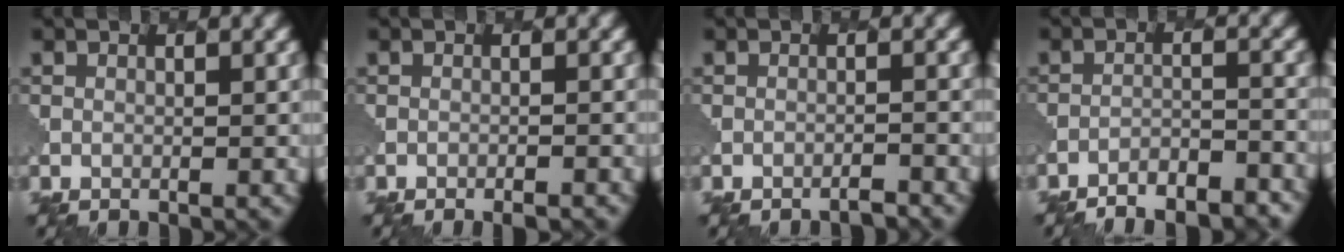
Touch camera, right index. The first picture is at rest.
{"total": 1.8, "force": [-1.3, 0.5, 1.1], "torque": [-0.002, 0.010, -0.021]}
{"total": 1.4, "force": [-1.3, 0.1, 0.6], "torque": [0.000, 0.002, -0.029]}
{"total": 6.2, "force": [-5.7, 1.4, 2.1], "torque": [-0.036, -0.003, -0.082]}